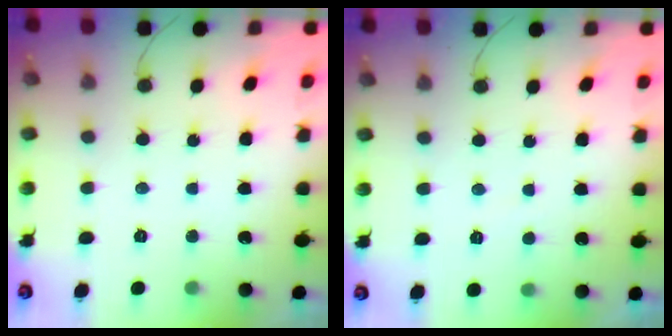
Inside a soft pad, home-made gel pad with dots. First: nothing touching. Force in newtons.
{"total": 1.3, "press": 1.2, "slide": 0.5}